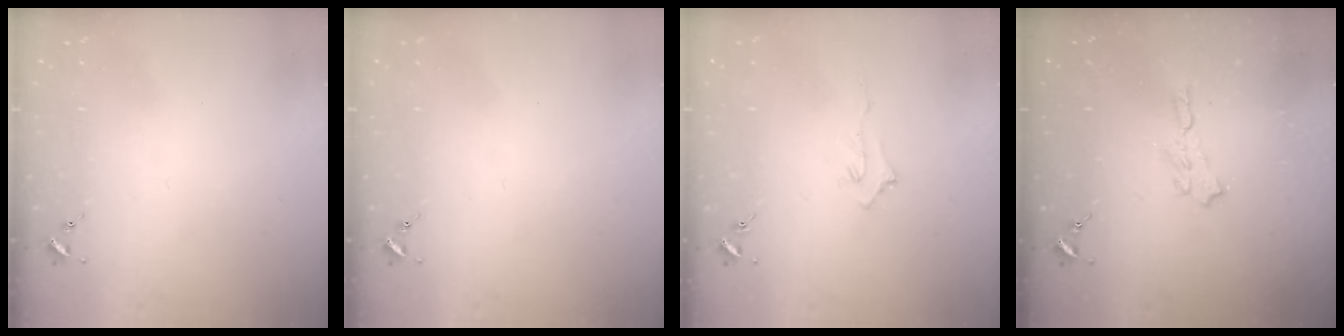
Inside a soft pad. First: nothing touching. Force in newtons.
{"total": 0.0}
{"total": 2.9, "press": 2.9, "slide": 0.4}
{"total": 5.5, "press": 5.5, "slide": 0.6}